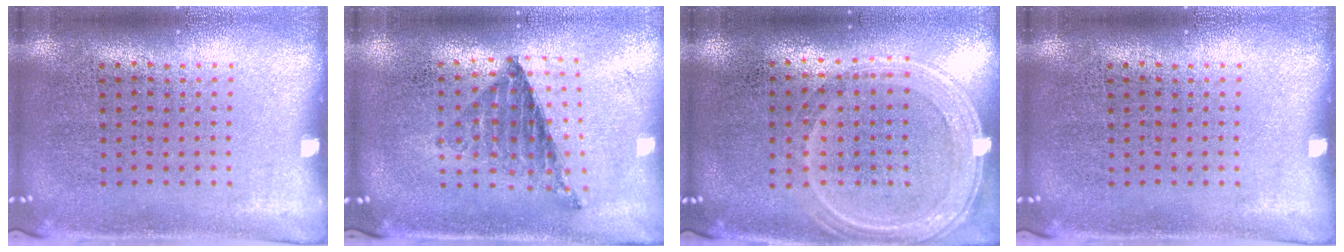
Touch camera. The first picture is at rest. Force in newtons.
{"total": 0.8, "press": 0.8, "slide": 0.1}
{"total": 1.2, "press": 1.1, "slide": 0.5}
{"total": 0.0}